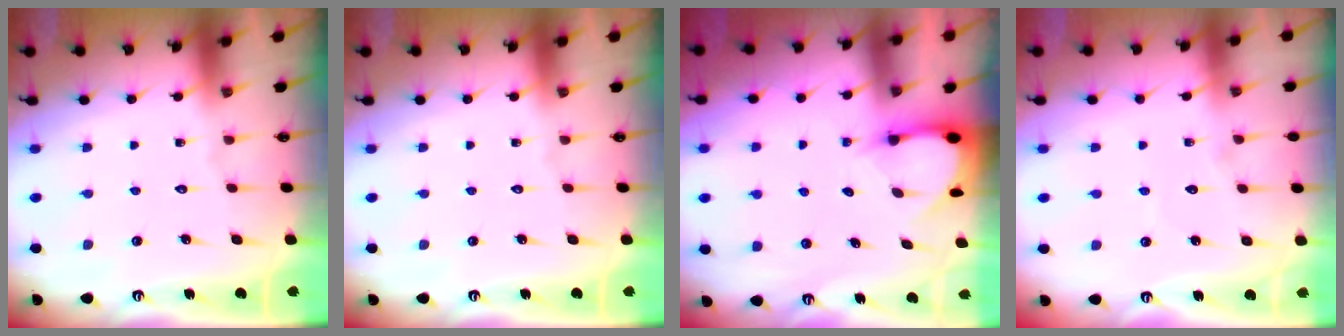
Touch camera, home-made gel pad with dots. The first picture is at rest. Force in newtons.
{"total": 0.0}
{"total": 2.6, "press": 2.5, "slide": 0.4}
{"total": 2.7, "press": 2.7, "slide": 0.3}